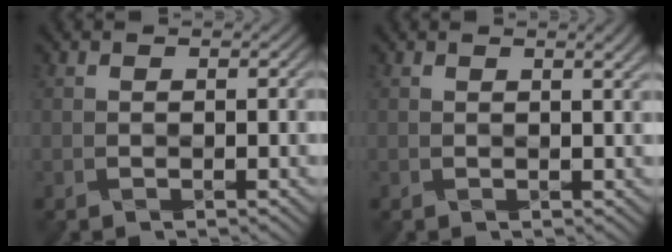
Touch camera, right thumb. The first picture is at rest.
{"total": 2.7, "force": [1.2, 0.7, 2.4], "torque": [-0.029, 0.004, 0.011]}